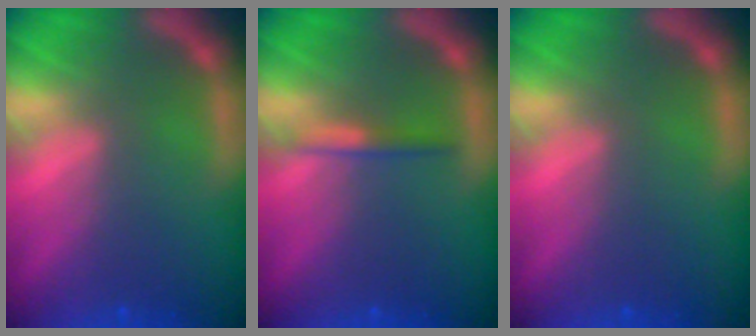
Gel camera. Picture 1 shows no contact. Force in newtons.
{"total": 1.4}
{"total": 0.0}